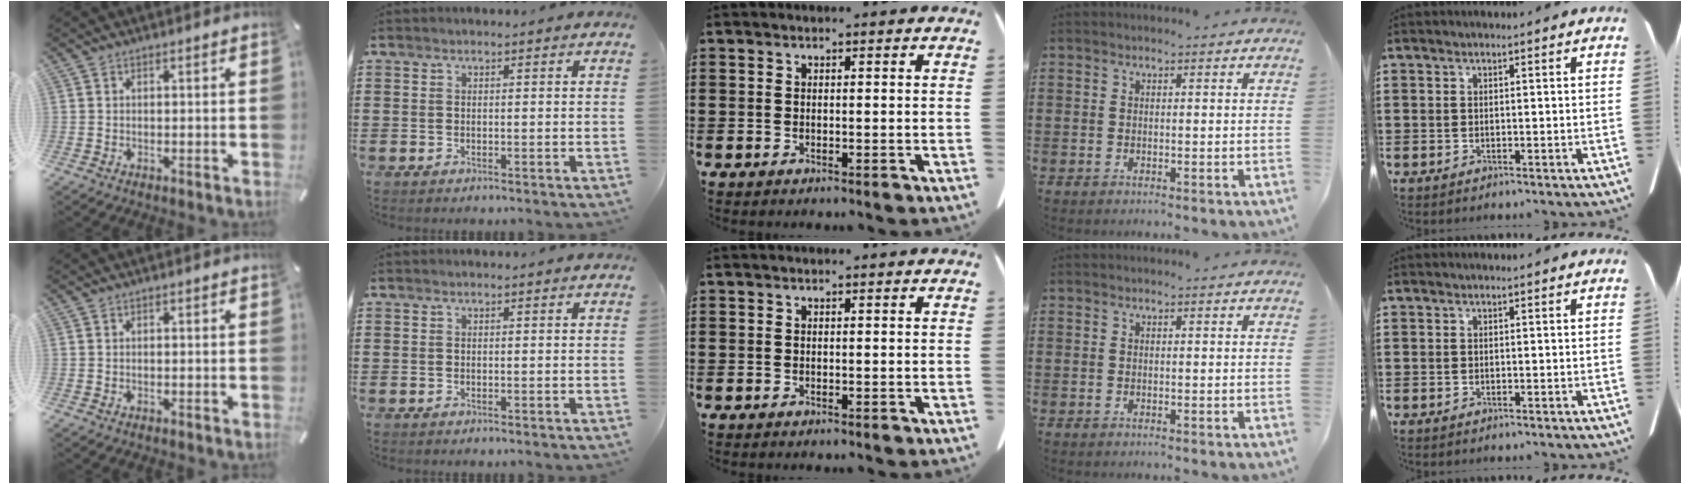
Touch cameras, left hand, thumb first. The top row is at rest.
{}